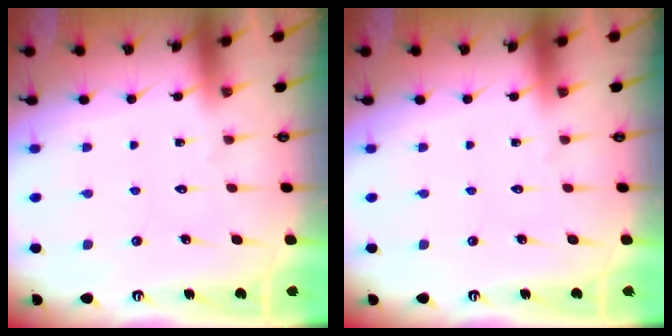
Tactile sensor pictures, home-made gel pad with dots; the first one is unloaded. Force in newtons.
{"total": 0.0}